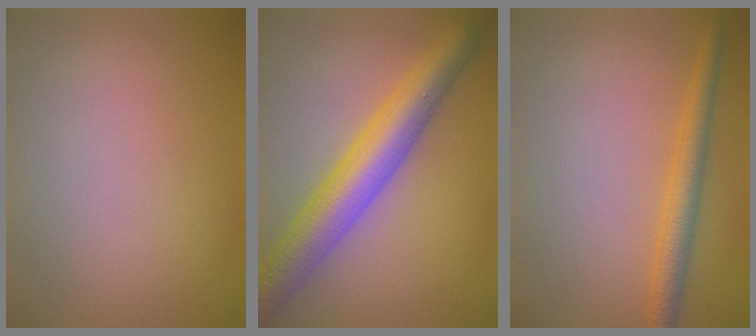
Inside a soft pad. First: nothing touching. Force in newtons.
{"total": 7.4, "press": 7.4, "slide": 0.5}
{"total": 2.9, "press": 2.9, "slide": 0.1}